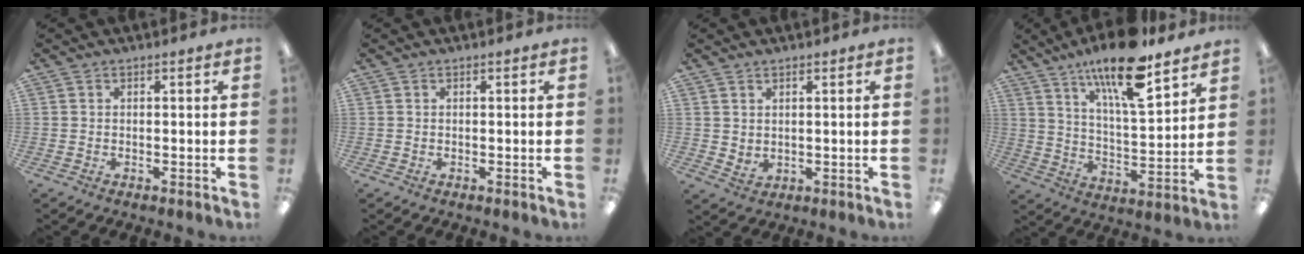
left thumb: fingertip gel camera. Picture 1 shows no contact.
{"total": 0.0}
{"total": 2.3, "force": [1.9, 1.3, 0.3], "torque": [-0.001, -0.009, 0.034]}
{"total": 17.4, "force": [12.5, 4.4, 11.3], "torque": [-0.192, -0.070, 0.204]}